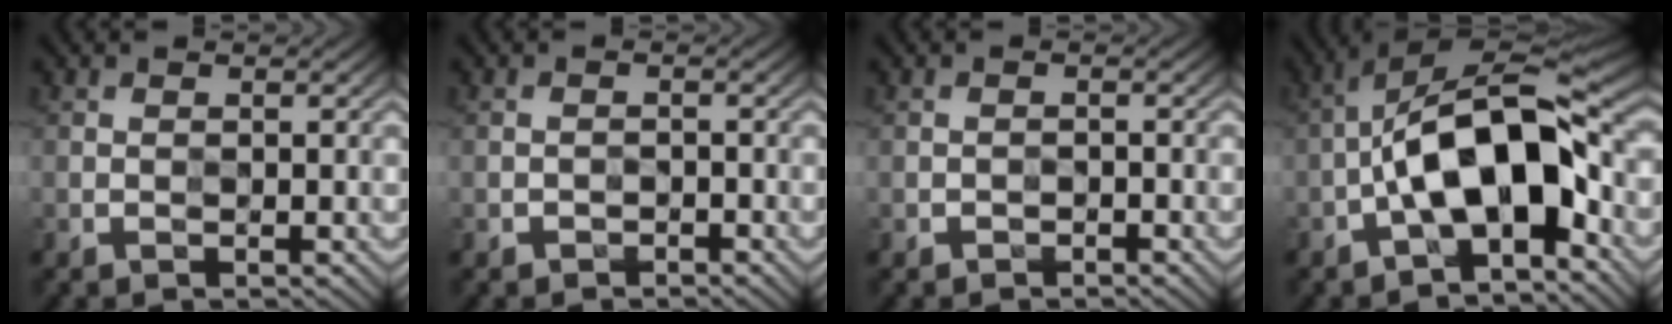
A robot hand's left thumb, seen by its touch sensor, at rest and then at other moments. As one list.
[{"total": 0.9, "force": [-0.7, 0.3, -0.4], "torque": [0.012, 0.003, -0.015]}, {"total": 0.7, "force": [-0.6, 0.1, -0.3], "torque": [0.010, 0.003, -0.009]}, {"total": 12.8, "force": [-3.0, 5.3, 11.3], "torque": [-0.196, 0.015, -0.061]}]